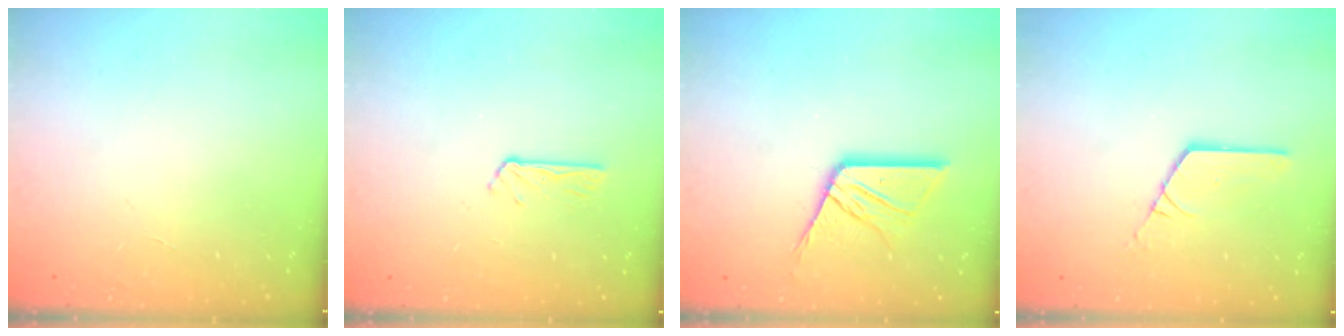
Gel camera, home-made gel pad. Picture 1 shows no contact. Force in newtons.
{"total": 3.9, "press": 3.9, "slide": 0.5}
{"total": 13.7, "press": 13.7, "slide": 1.4}
{"total": 2.6, "press": 2.6, "slide": 0.2}